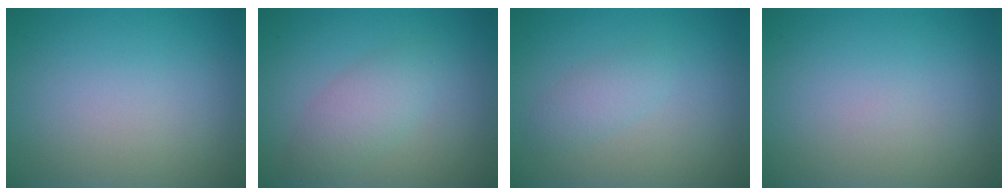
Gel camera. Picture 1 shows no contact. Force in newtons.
{"total": 2.8, "press": 2.8, "slide": 0.2}
{"total": 1.6, "press": 1.6, "slide": 0.1}
{"total": 0.0}